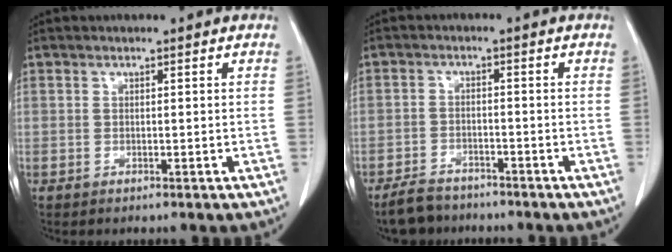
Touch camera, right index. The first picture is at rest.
{"total": 5.3, "force": [-4.7, 2.1, 1.1], "torque": [-0.023, -0.008, -0.082]}